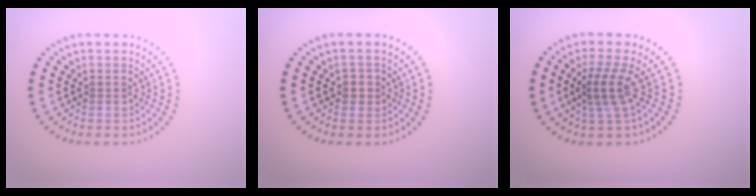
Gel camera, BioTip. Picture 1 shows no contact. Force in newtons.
{"total": 1.2, "press": 1.0, "slide": 0.7}
{"total": 2.9, "press": 2.2, "slide": 1.9}